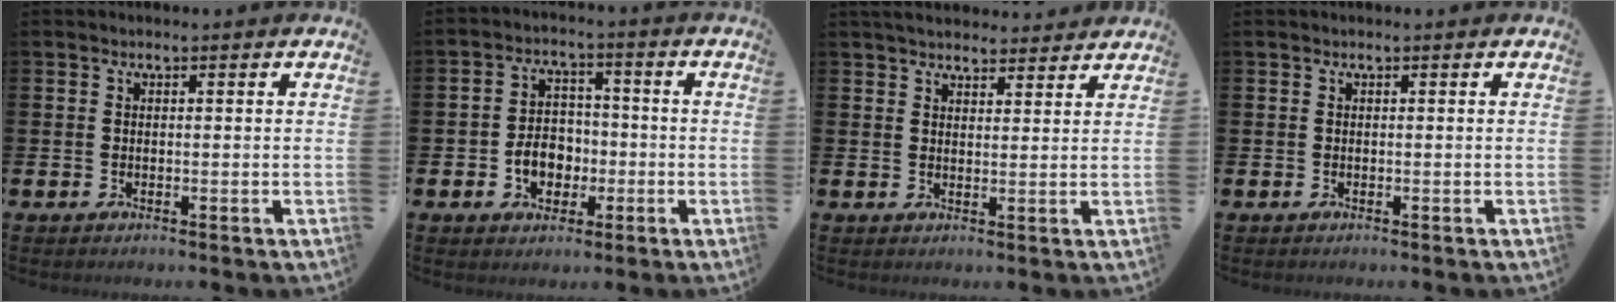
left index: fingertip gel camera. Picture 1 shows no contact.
{"total": 5.1, "force": [-1.5, 4.0, 2.7], "torque": [-0.040, 0.003, -0.035]}
{"total": 4.0, "force": [3.9, 0.8, 0.5], "torque": [-0.017, -0.015, 0.073]}
{"total": 0.0}